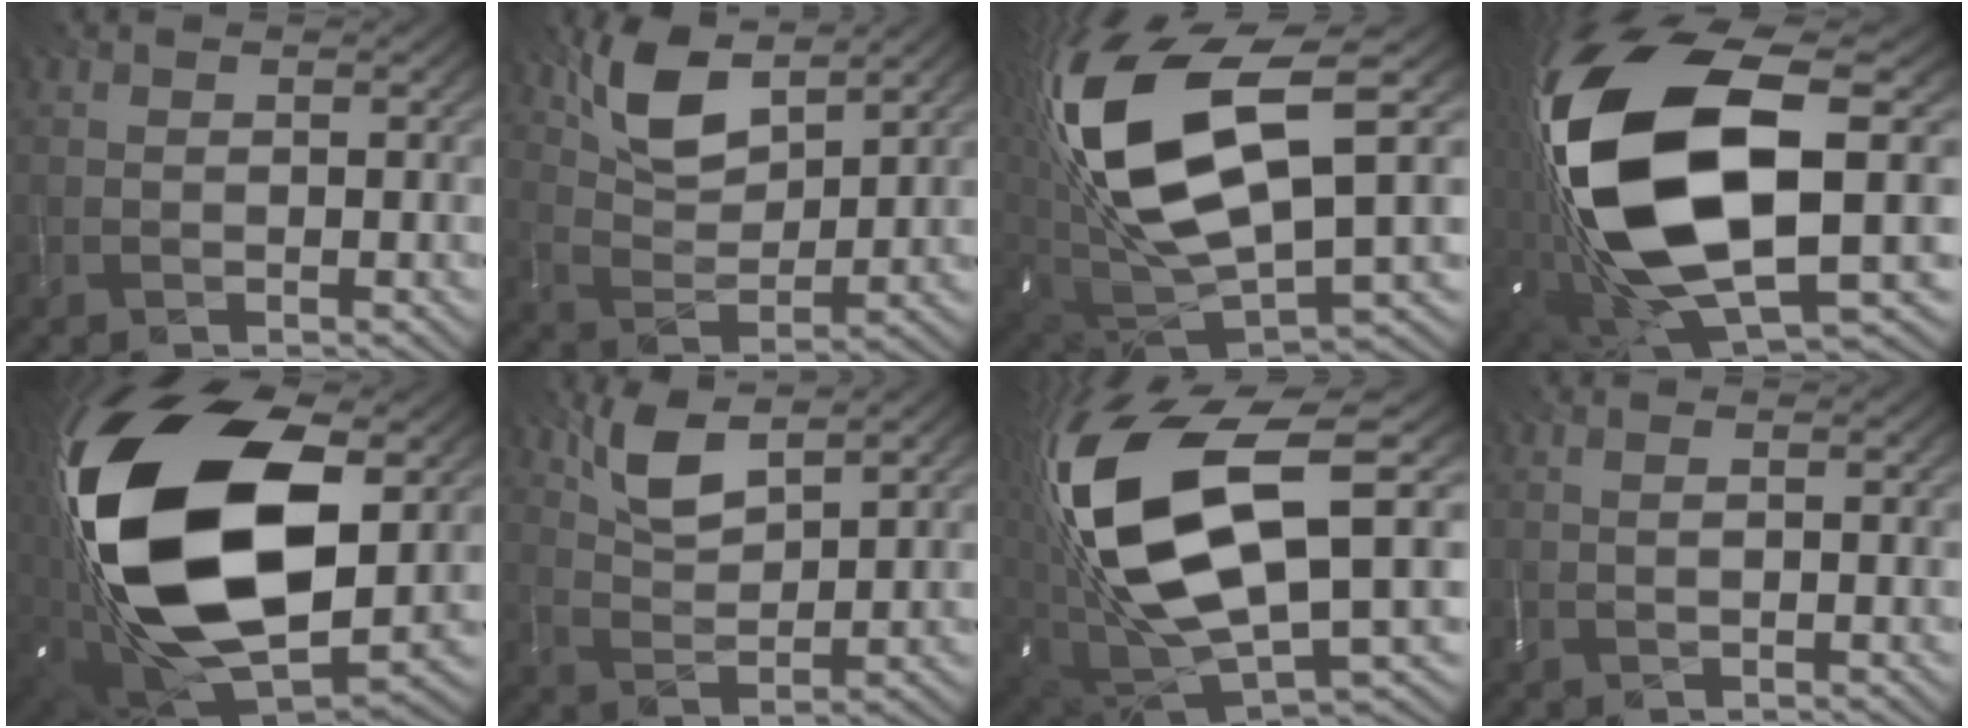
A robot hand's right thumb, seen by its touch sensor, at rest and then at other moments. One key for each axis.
{"total": 8.1, "fx": 5.2, "fy": 3.3, "fz": 5.2, "tx": -0.112, "ty": -0.002, "tz": 0.105}
{"total": 18.0, "fx": 4.8, "fy": 9.2, "fz": 14.7, "tx": -0.336, "ty": -0.008, "tz": 0.096}
{"total": 20.6, "fx": -0.2, "fy": 9.8, "fz": 18.1, "tx": -0.418, "ty": -0.064, "tz": 0.022}
{"total": 22.5, "fx": 2.3, "fy": 13.7, "fz": 17.7, "tx": -0.412, "ty": -0.049, "tz": 0.058}
{"total": 6.0, "fx": 4.0, "fy": 2.0, "fz": 4.0, "tx": -0.094, "ty": 0.000, "tz": 0.083}
{"total": 18.7, "fx": 3.3, "fy": 9.5, "fz": 15.8, "tx": -0.353, "ty": -0.024, "tz": 0.069}
{"total": 0.8, "fx": 0.2, "fy": 0.0, "fz": 0.8, "tx": -0.019, "ty": 0.004, "tz": 0.002}